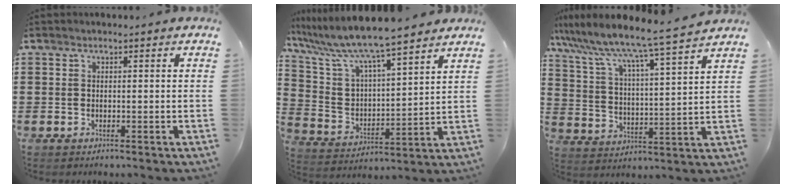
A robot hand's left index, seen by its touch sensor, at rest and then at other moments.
{"total": 8.5, "force": [7.5, 1.1, 3.8], "torque": [-0.109, -0.048, 0.125]}
{"total": 6.8, "force": [6.2, -0.8, 2.7], "torque": [-0.080, -0.054, 0.095]}